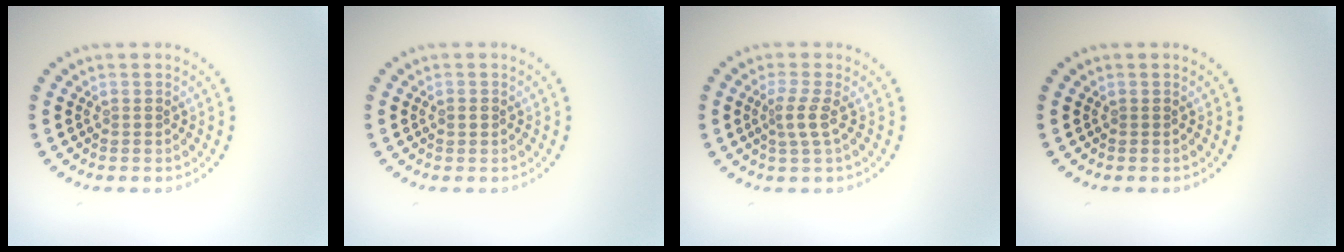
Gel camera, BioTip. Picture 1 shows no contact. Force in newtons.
{"total": 0.9, "press": 0.9, "slide": 0.2}
{"total": 1.9, "press": 1.4, "slide": 1.3}
{"total": 0.0}